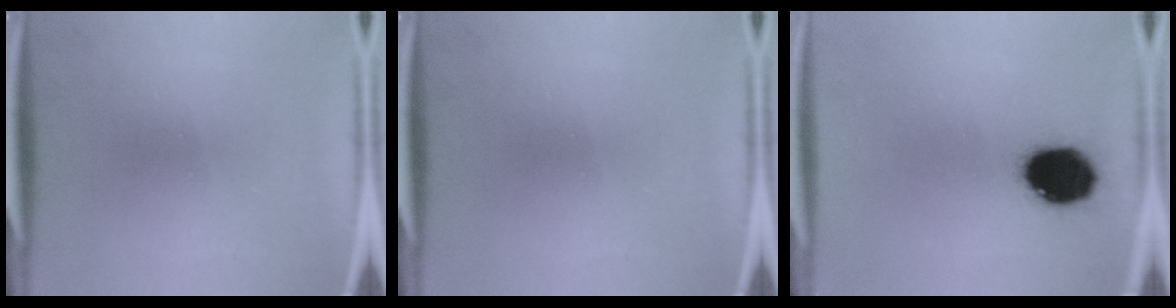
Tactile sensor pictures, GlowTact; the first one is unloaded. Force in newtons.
{"total": 0.0}
{"total": 14.5}